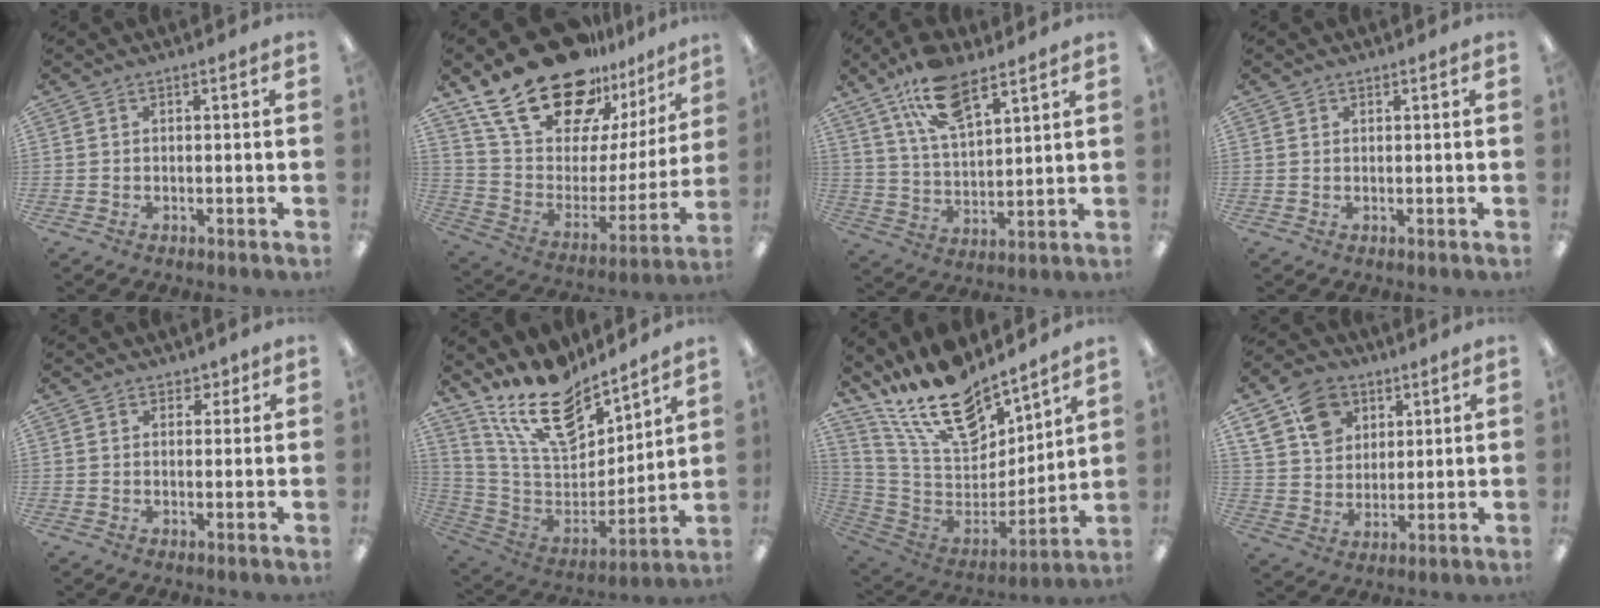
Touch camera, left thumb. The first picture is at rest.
{"total": 26.6, "force": [19.0, 12.5, 13.9], "torque": [-0.242, -0.114, 0.343]}
{"total": 14.1, "force": [9.3, 6.0, 8.7], "torque": [-0.161, -0.031, 0.169]}
{"total": 0.7, "force": [0.5, 0.4, -0.1], "torque": [0.001, 0.001, 0.010]}
{"total": 2.5, "force": [1.4, 1.9, 0.5], "torque": [0.005, -0.002, 0.024]}
{"total": 19.5, "force": [14.7, 8.3, 9.7], "torque": [-0.181, -0.099, 0.262]}
{"total": 21.4, "force": [16.5, 8.8, 10.3], "torque": [-0.214, -0.112, 0.298]}
{"total": 13.0, "force": [7.0, 9.6, 5.1], "torque": [-0.094, -0.020, 0.137]}